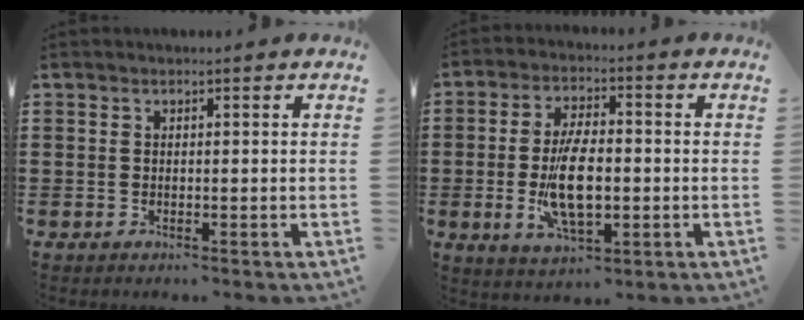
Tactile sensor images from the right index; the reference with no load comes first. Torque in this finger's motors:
{"motor_torque": [1.35, 0.79, 1.05, 0.21]}